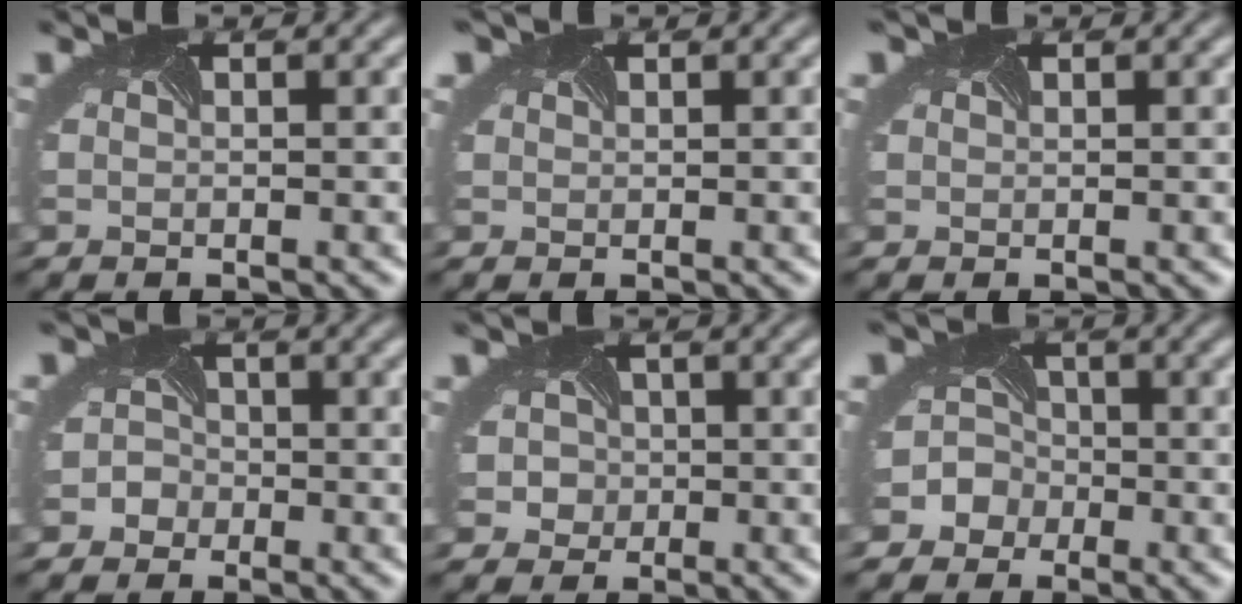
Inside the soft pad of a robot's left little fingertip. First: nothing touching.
{"total": 2.1, "force": [0.9, 1.6, 1.0], "torque": [-0.006, 0.017, -0.004]}
{"total": 1.6, "force": [0.7, 1.2, 0.7], "torque": [-0.003, 0.017, -0.006]}
{"total": 2.4, "force": [-1.2, 2.0, -0.3], "torque": [0.021, 0.008, -0.029]}
{"total": 3.7, "force": [0.0, 3.6, 0.6], "torque": [-0.005, 0.020, -0.027]}
{"total": 5.8, "force": [-2.1, 5.3, 0.9], "torque": [-0.010, 0.016, -0.070]}